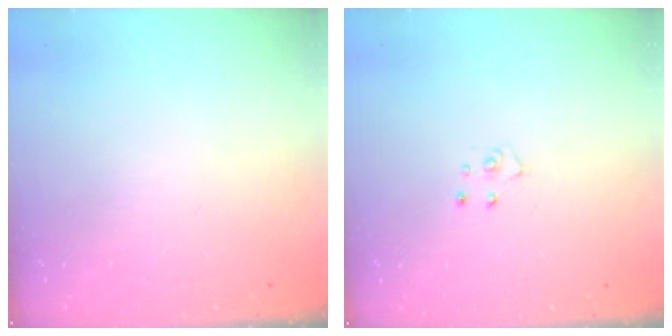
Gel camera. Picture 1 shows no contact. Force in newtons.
{"total": 2.9, "press": 2.9, "slide": 0.3}